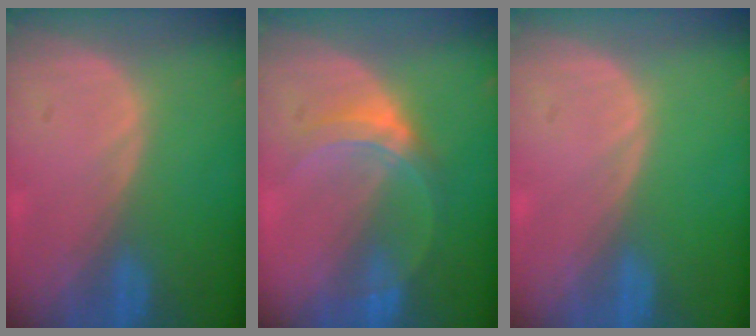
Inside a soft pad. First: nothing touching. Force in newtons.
{"total": 5.1, "press": 4.9, "slide": 1.5}
{"total": 0.0}